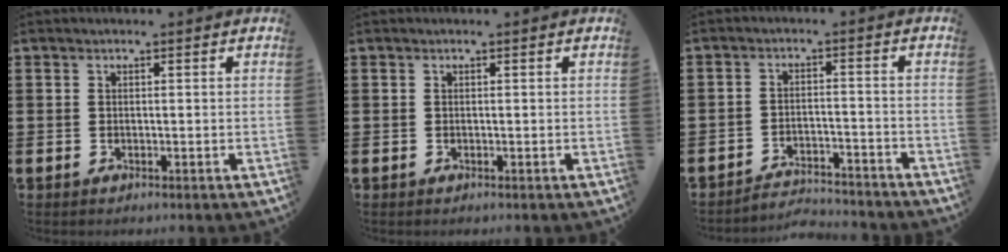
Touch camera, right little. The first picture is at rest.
{"total": 0.0}
{"total": 3.2, "force": [-3.2, 0.1, -0.1], "torque": [-0.006, 0.002, -0.070]}